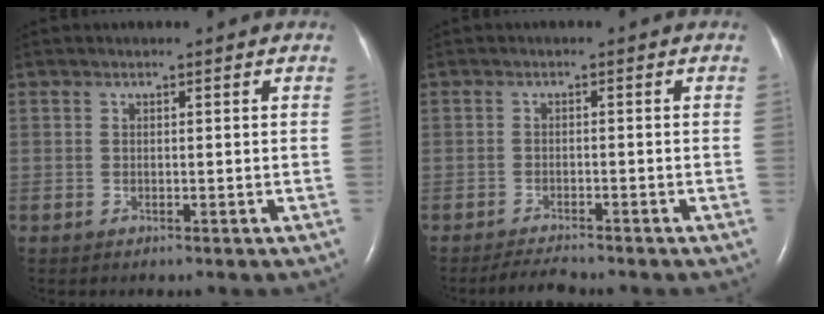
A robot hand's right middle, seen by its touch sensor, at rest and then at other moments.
{"total": 2.6, "force": [-2.5, -0.1, 0.7], "torque": [-0.024, -0.013, -0.042]}